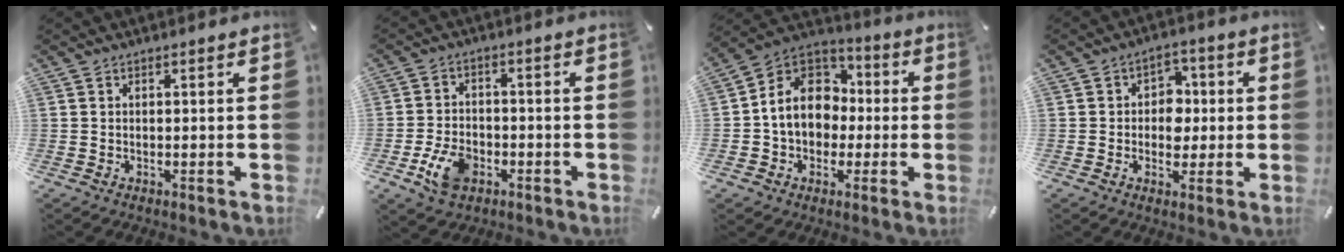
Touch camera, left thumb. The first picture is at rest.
{"total": 8.3, "force": [-3.6, 5.5, 5.1], "torque": [-0.114, 0.012, -0.066]}
{"total": 13.2, "force": [-0.5, 11.4, 6.5], "torque": [-0.141, 0.011, -0.007]}
{"total": 6.9, "force": [-0.2, 6.0, 3.4], "torque": [-0.042, 0.008, -0.007]}